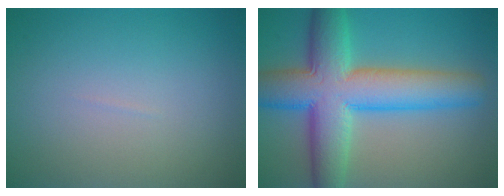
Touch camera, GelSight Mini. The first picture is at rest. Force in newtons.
{"total": 10.5, "press": 10.5, "slide": 0.3}